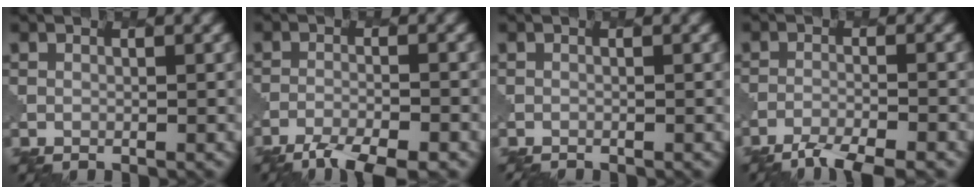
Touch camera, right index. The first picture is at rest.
{"total": 5.5, "force": [-4.3, 1.1, 3.2], "torque": [-0.057, -0.012, -0.076]}
{"total": 0.8, "force": [-0.8, 0.1, 0.1], "torque": [0.004, -0.004, -0.012]}
{"total": 4.5, "force": [-3.7, 0.8, 2.4], "torque": [-0.045, -0.009, -0.072]}